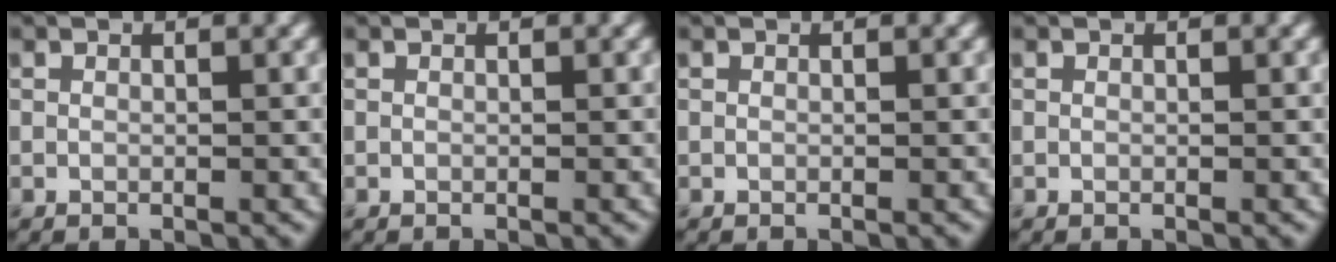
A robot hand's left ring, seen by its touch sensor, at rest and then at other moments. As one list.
[{"total": 0.0}, {"total": 0.0}, {"total": 0.0}]